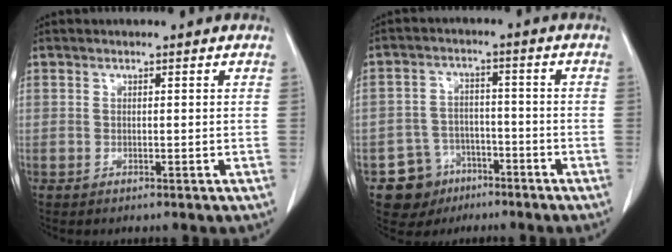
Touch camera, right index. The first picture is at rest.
{"total": 6.7, "force": [-3.6, 5.6, 0.7], "torque": [-0.002, 0.012, -0.050]}